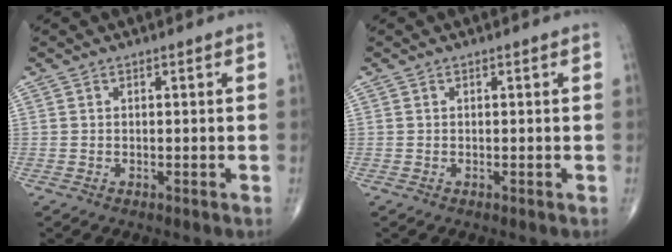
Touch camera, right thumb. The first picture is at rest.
{"total": 0.0}